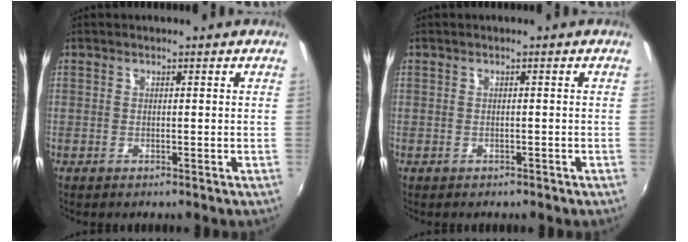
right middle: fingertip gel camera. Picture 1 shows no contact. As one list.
[{"total": 0.6, "force": [-0.6, 0.2, 0.0], "torque": [-0.001, -0.001, -0.006]}]